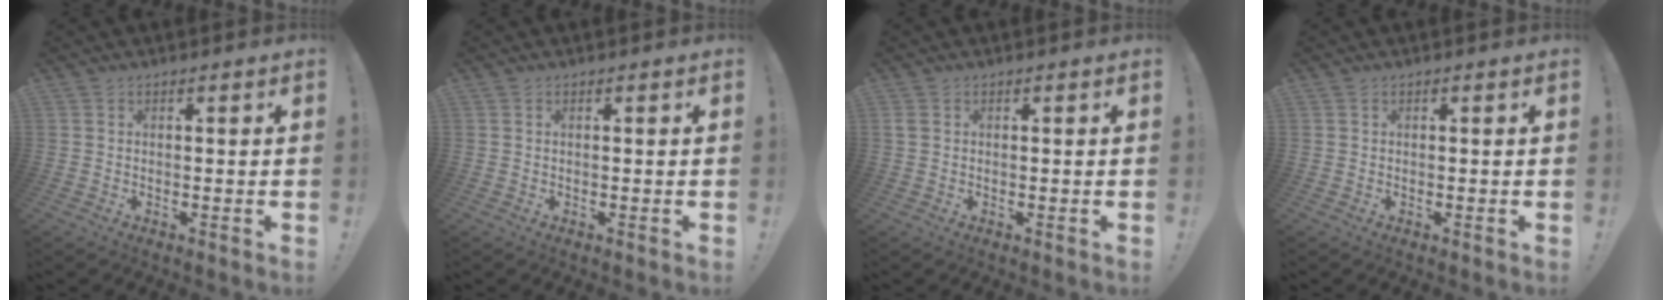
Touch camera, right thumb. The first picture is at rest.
{"total": 0.0}
{"total": 0.9, "force": [0.3, 0.6, 0.6], "torque": [-0.020, 0.006, 0.008]}
{"total": 0.0}